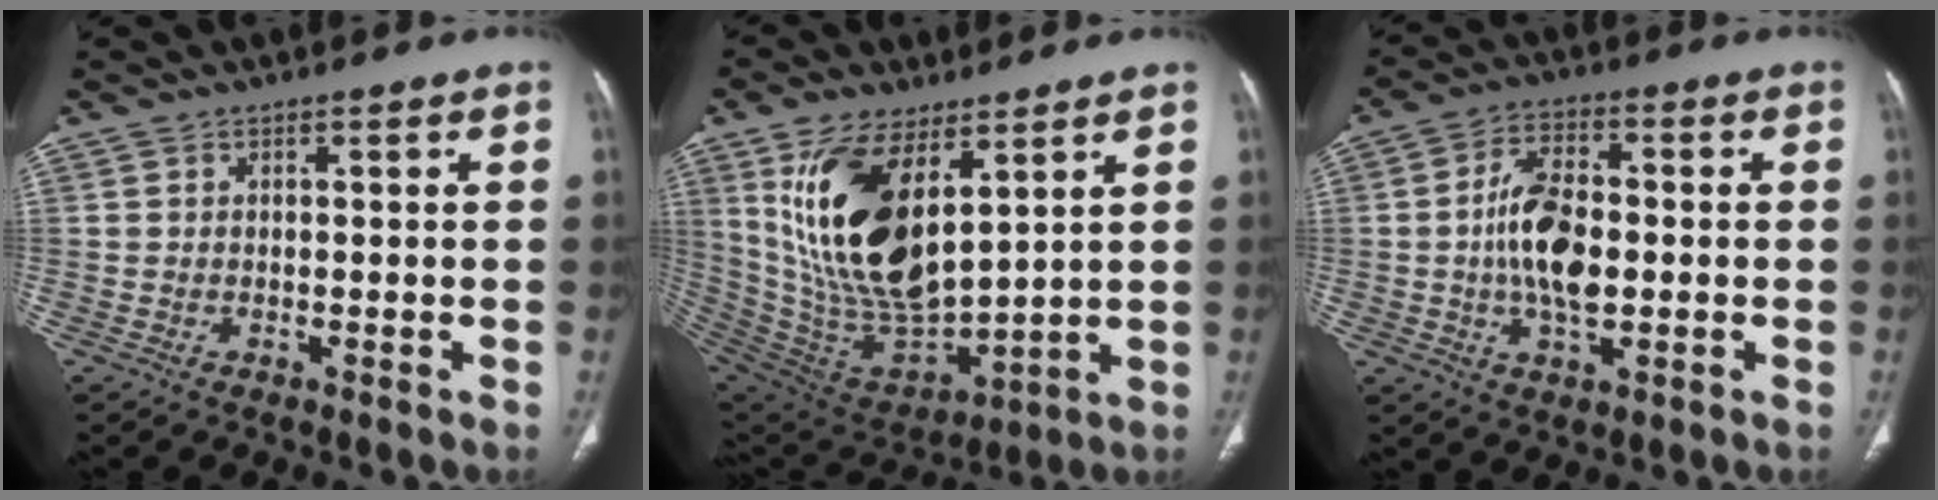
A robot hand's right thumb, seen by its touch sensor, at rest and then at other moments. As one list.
[{"total": 21.3, "force": [8.0, 10.0, 17.0], "torque": [-0.314, -0.038, 0.172]}, {"total": 11.3, "force": [-0.6, 6.1, 9.5], "torque": [-0.168, 0.009, -0.012]}]